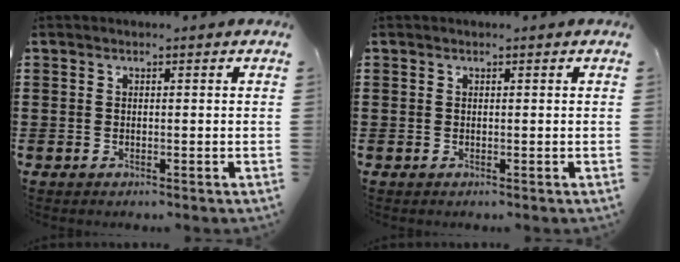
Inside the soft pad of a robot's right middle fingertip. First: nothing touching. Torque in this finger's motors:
{"motor_torque": [-0.02, -0.06, -0.02, -0.01]}